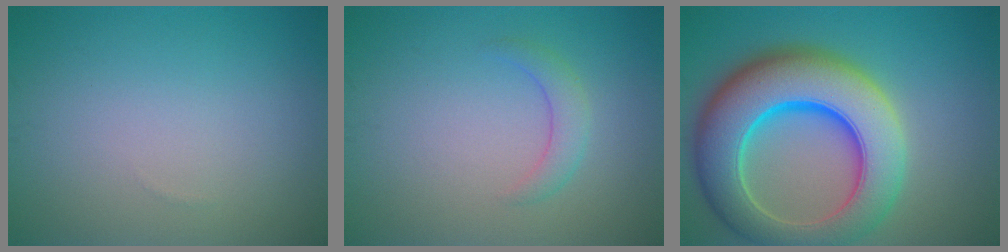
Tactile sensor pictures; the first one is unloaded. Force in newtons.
{"total": 1.9, "press": 1.9, "slide": 0.2}
{"total": 12.3, "press": 12.3, "slide": 0.2}